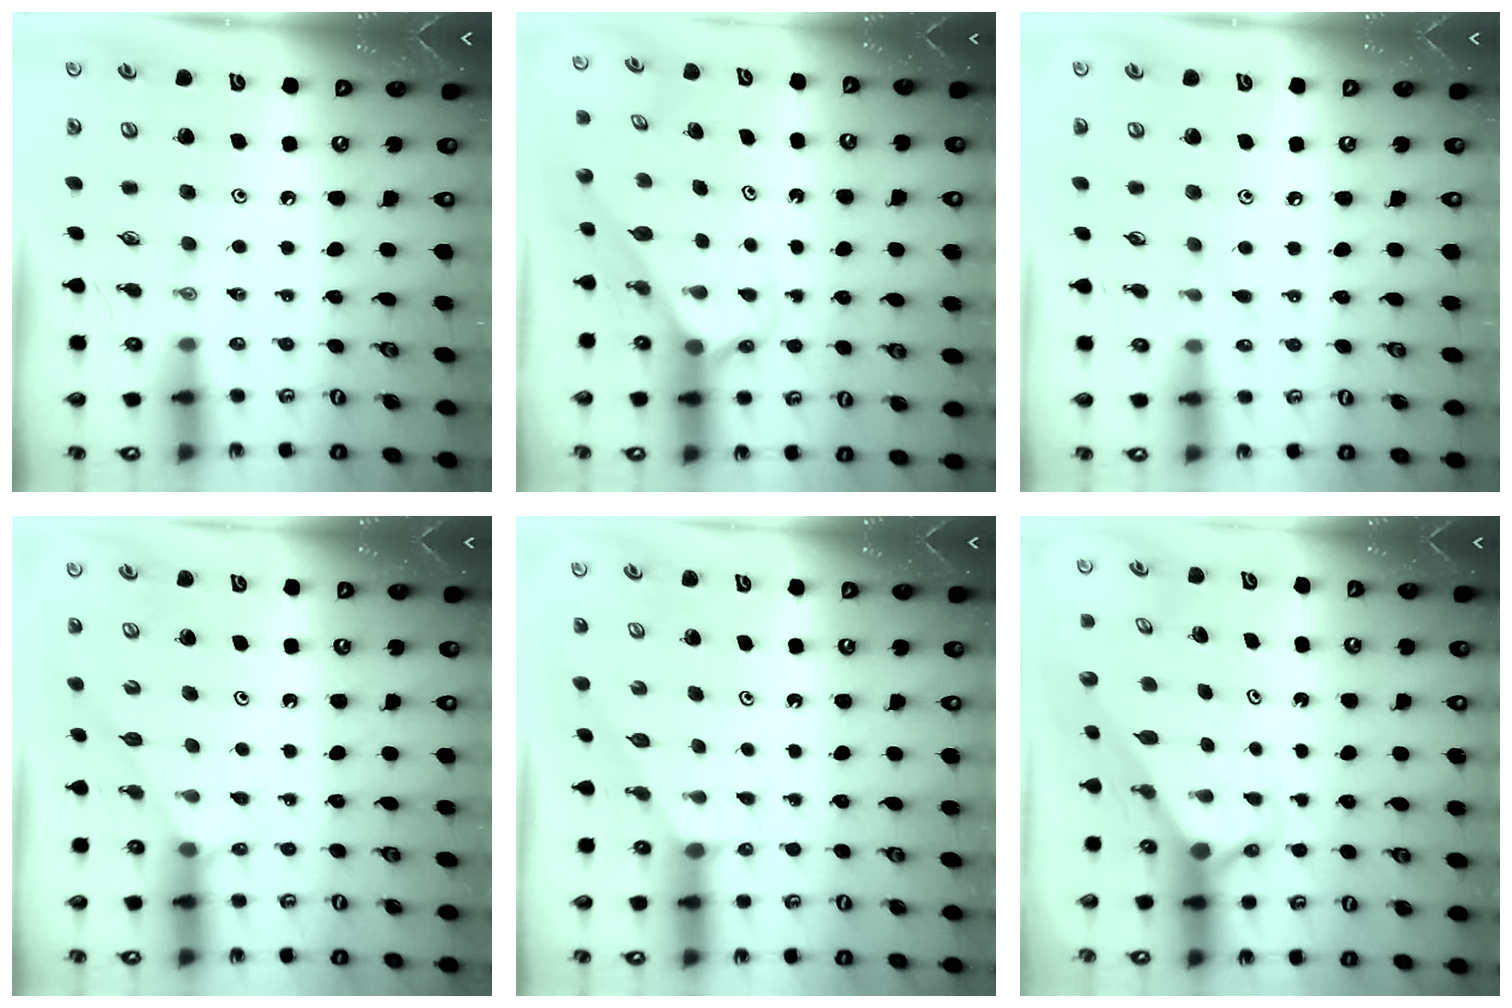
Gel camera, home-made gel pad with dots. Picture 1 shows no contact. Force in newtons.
{"total": 2.5, "press": 2.5, "slide": 0.2}
{"total": 3.2, "press": 3.2, "slide": 0.4}
{"total": 4.1, "press": 4.1, "slide": 0.5}
{"total": 0.9, "press": 0.9, "slide": 0.2}
{"total": 2.7, "press": 2.7, "slide": 0.1}